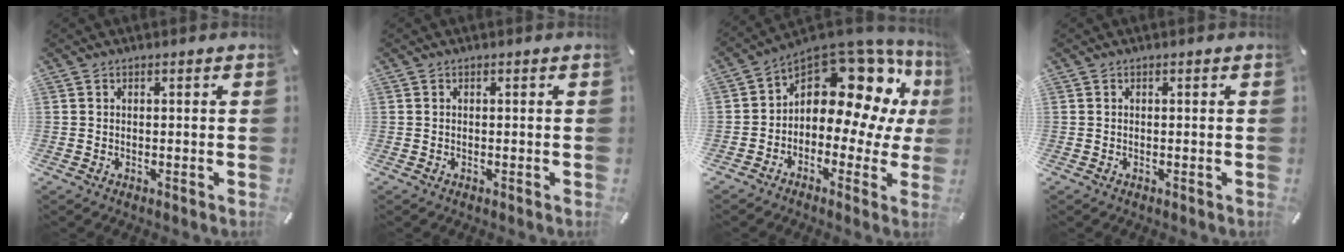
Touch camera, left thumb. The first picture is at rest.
{"total": 0.0}
{"total": 14.5, "force": [6.4, 8.8, 9.6], "torque": [-0.143, -0.062, 0.100]}
{"total": 0.0}